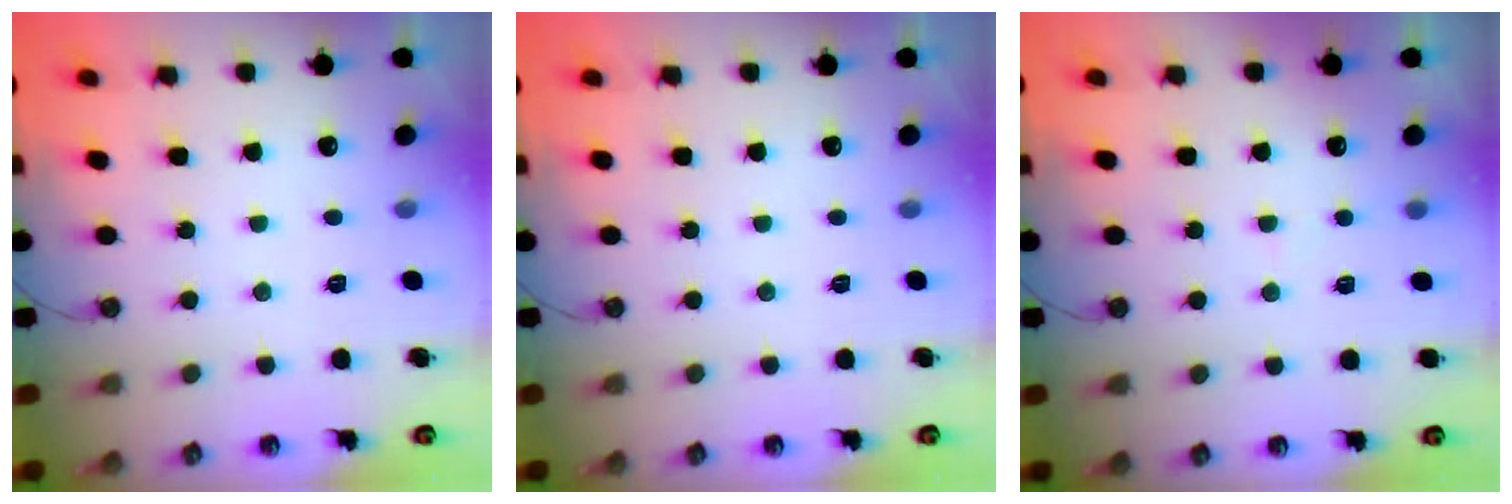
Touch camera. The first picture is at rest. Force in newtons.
{"total": 0.0}
{"total": 4.9, "press": 4.8, "slide": 1.3}